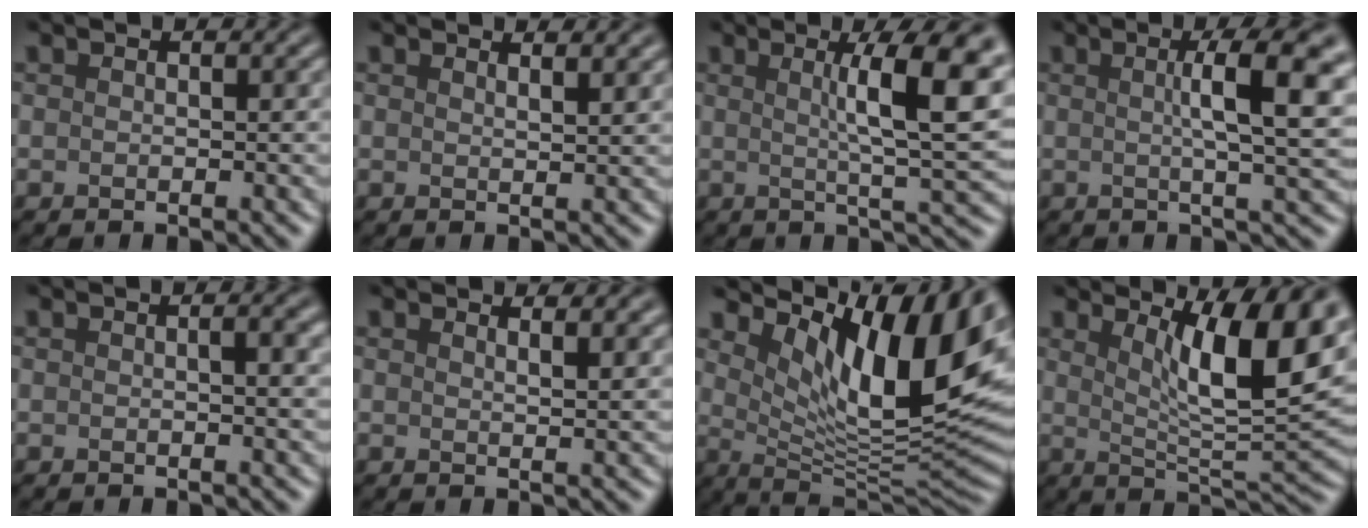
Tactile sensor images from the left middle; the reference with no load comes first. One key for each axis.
{"total": 2.3, "fx": 1.8, "fy": 0.8, "fz": 1.2, "tx": -0.005, "ty": 0.010, "tz": 0.007}
{"total": 9.2, "fx": 2.1, "fy": 1.7, "fz": 8.8, "tx": -0.114, "ty": 0.008, "tz": 0.030}
{"total": 7.7, "fx": 1.4, "fy": 1.7, "fz": 7.4, "tx": -0.089, "ty": 0.011, "tz": 0.018}
{"total": 2.0, "fx": 0.3, "fy": 0.5, "fz": 1.9, "tx": -0.023, "ty": 0.005, "tz": 0.001}
{"total": 3.1, "fx": 2.3, "fy": 1.1, "fz": 1.7, "tx": -0.010, "ty": 0.014, "tz": 0.016}
{"total": 13.1, "fx": 5.2, "fy": 4.7, "fz": 11.1, "tx": -0.166, "ty": -0.005, "tz": 0.098}
{"total": 10.2, "fx": 3.9, "fy": 2.7, "fz": 9.0, "tx": -0.137, "ty": -0.005, "tz": 0.068}